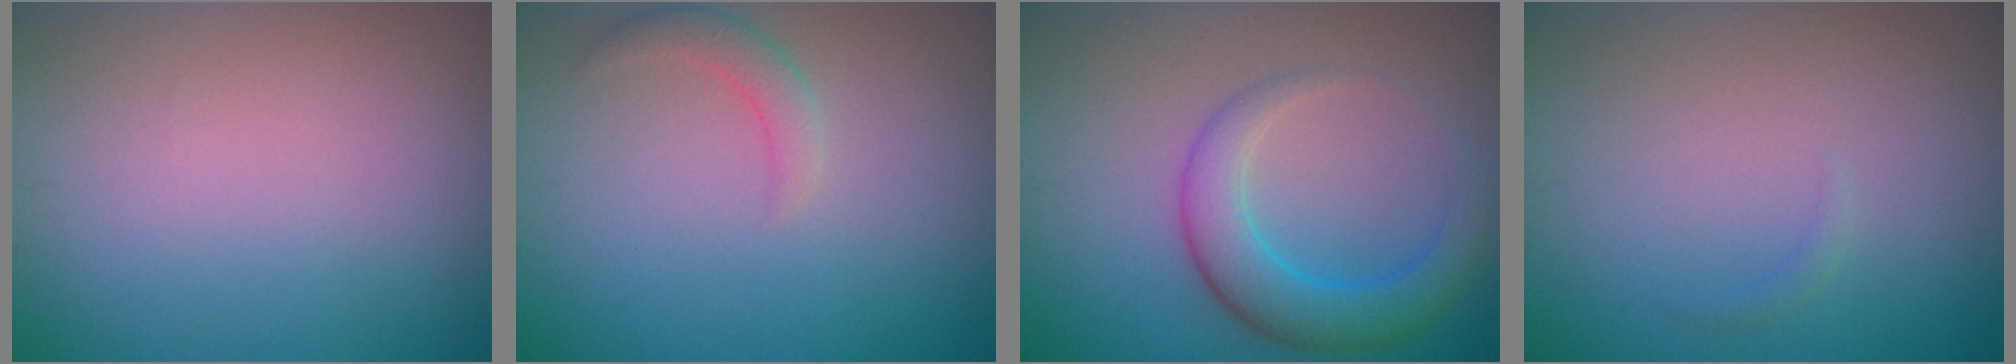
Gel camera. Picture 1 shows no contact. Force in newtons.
{"total": 1.6, "press": 1.6, "slide": 0.1}
{"total": 4.5, "press": 4.5, "slide": 0.1}
{"total": 0.5, "press": 0.5, "slide": 0.1}